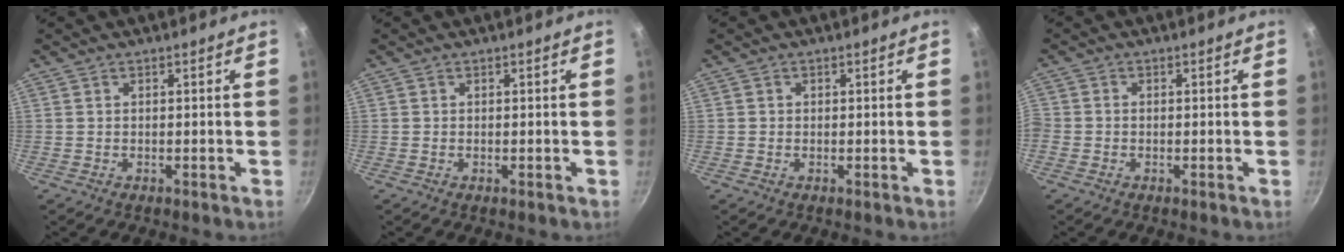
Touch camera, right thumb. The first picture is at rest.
{"total": 0.0}
{"total": 0.6, "force": [0.0, 0.6, 0.1], "torque": [0.002, 0.001, -0.001]}
{"total": 1.8, "force": [-0.8, 1.4, 0.8], "torque": [-0.023, 0.006, -0.022]}